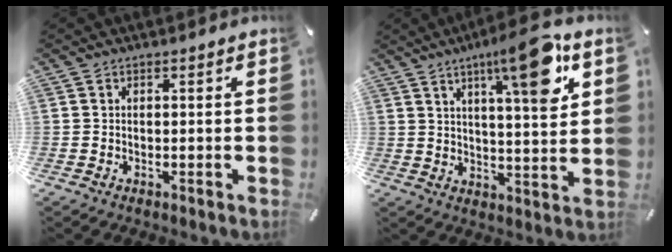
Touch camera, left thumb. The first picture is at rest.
{"total": 14.6, "force": [8.0, 3.4, 11.8], "torque": [-0.167, -0.043, 0.120]}